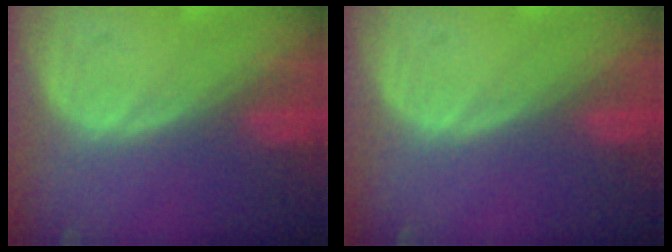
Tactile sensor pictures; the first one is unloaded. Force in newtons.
{"total": 0.0}